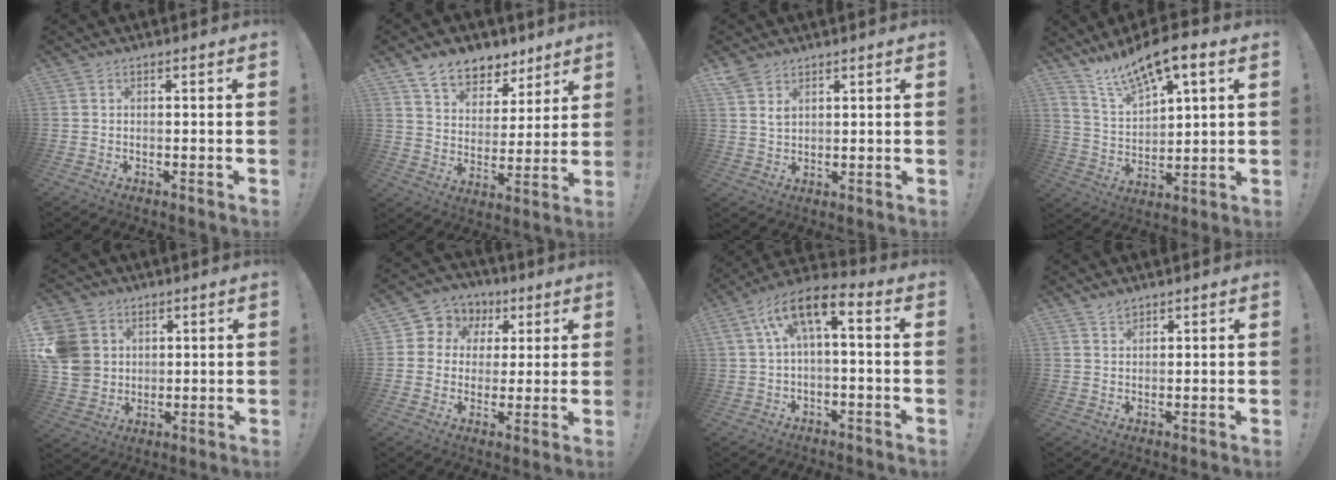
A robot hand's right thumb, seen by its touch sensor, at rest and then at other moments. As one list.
[{"total": 11.0, "force": [8.4, 6.2, 3.5], "torque": [-0.062, -0.059, 0.160]}, {"total": 3.9, "force": [2.8, 2.1, 1.7], "torque": [-0.025, -0.016, 0.053]}, {"total": 12.1, "force": [9.5, 3.2, 6.8], "torque": [-0.127, -0.063, 0.168]}, {"total": 11.4, "force": [3.1, 10.0, 4.6], "torque": [-0.081, -0.015, 0.067]}, {"total": 7.4, "force": [1.5, 7.0, 2.0], "torque": [-0.028, -0.011, 0.034]}, {"total": 9.2, "force": [1.9, 3.6, 8.2], "torque": [-0.142, -0.004, 0.034]}, {"total": 2.0, "force": [1.8, 0.6, 0.5], "torque": [0.001, -0.012, 0.033]}]